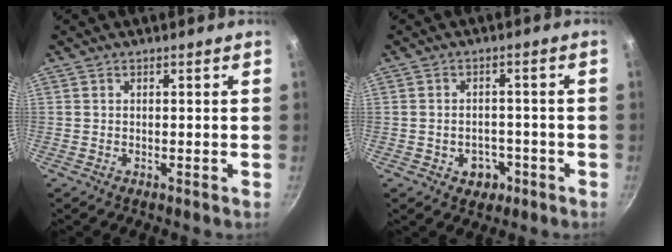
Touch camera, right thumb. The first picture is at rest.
{"total": 4.6, "force": [-1.9, 3.6, 2.2], "torque": [-0.015, 0.019, -0.016]}